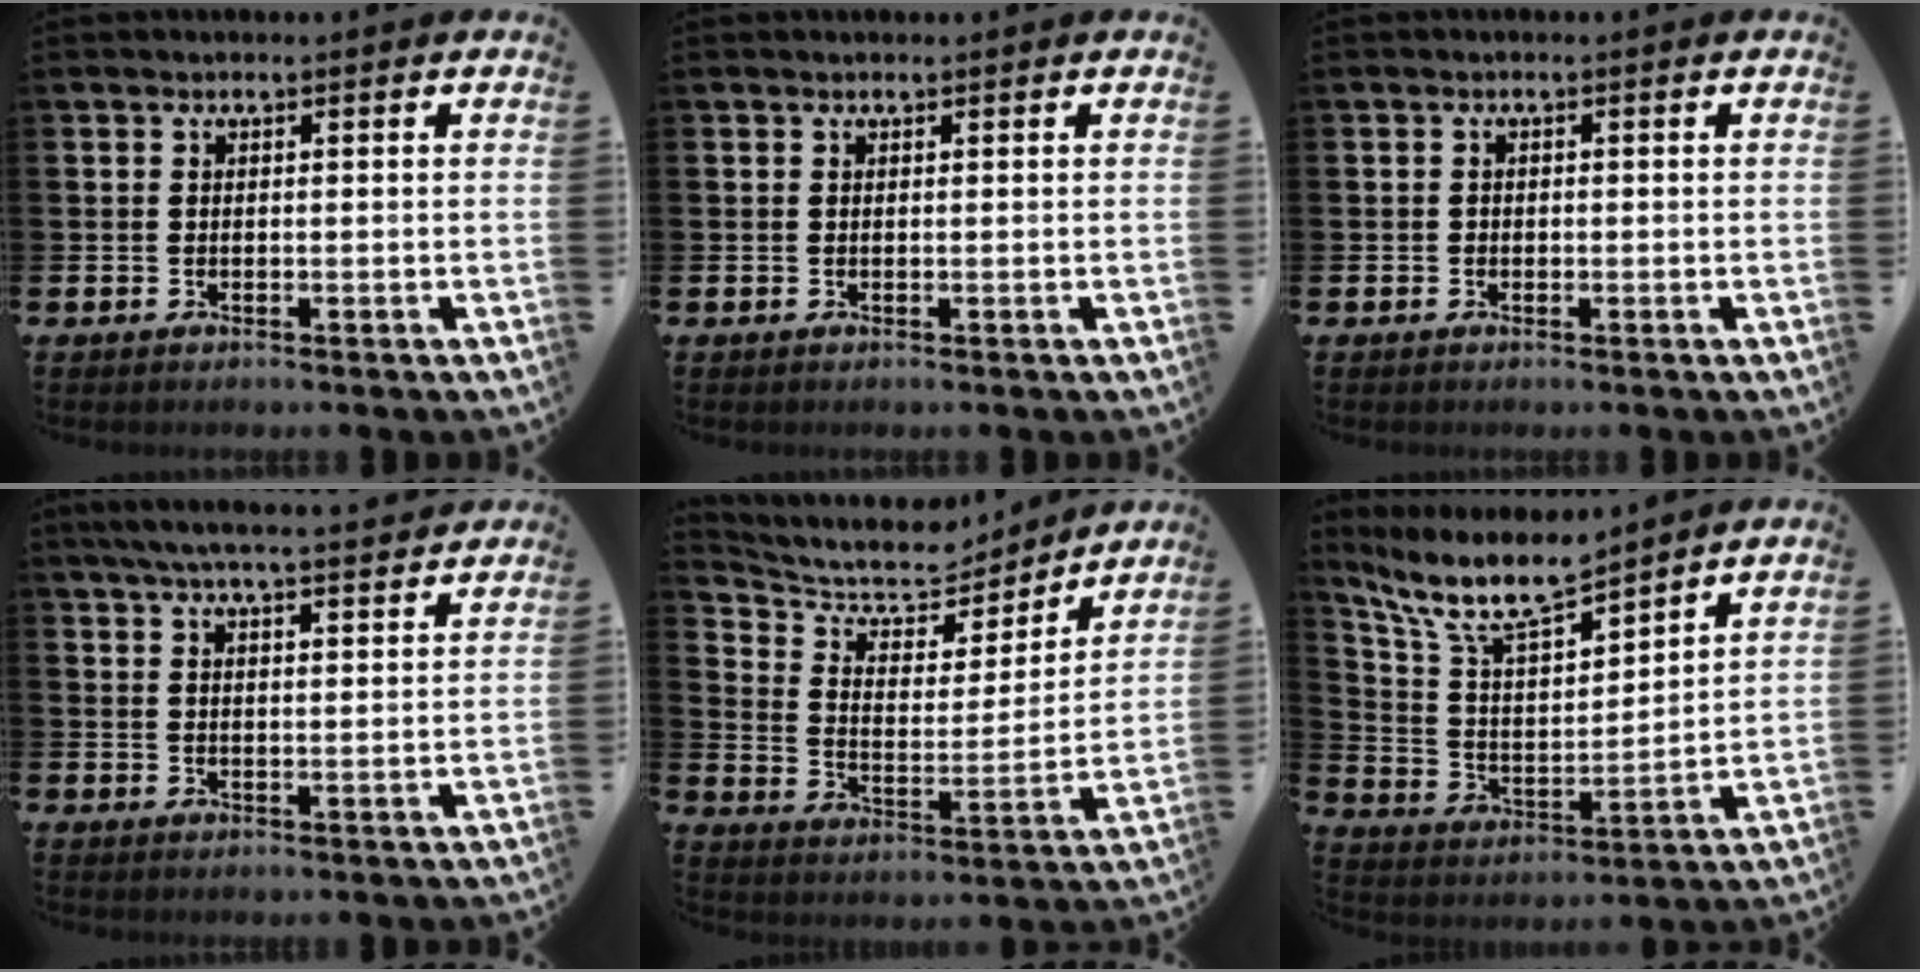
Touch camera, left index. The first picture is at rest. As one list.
[{"total": 0.0}, {"total": 0.6, "force": [-0.2, 0.6, 0.2], "torque": [-0.003, 0.005, -0.005]}, {"total": 5.6, "force": [5.3, 0.0, 1.7], "torque": [-0.044, -0.023, 0.095]}, {"total": 8.5, "force": [7.4, 3.3, 2.7], "torque": [-0.083, -0.053, 0.123]}, {"total": 10.3, "force": [9.0, 2.1, 4.6], "torque": [-0.129, -0.045, 0.160]}]